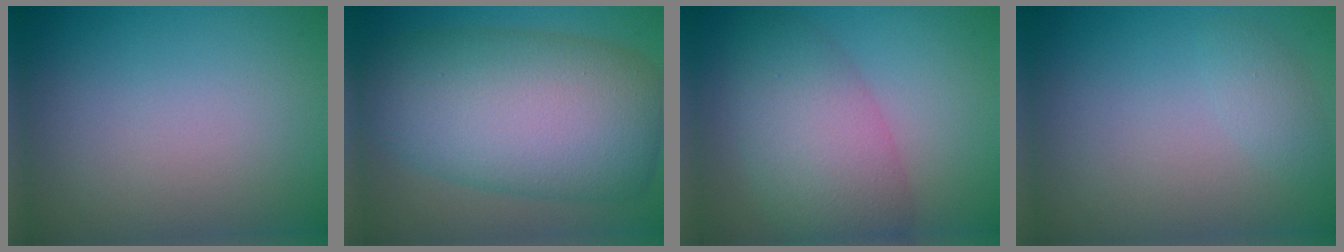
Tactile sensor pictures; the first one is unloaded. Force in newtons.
{"total": 12.8, "press": 12.8, "slide": 0.3}
{"total": 6.9, "press": 6.9, "slide": 0.2}
{"total": 1.2, "press": 1.2, "slide": 0.1}